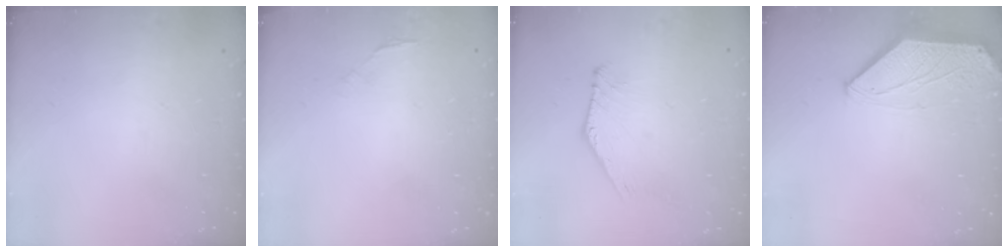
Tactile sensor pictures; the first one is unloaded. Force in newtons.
{"total": 1.5, "press": 1.4, "slide": 0.5}
{"total": 2.1, "press": 2.1, "slide": 0.1}
{"total": 0.5, "press": 0.4, "slide": 0.3}